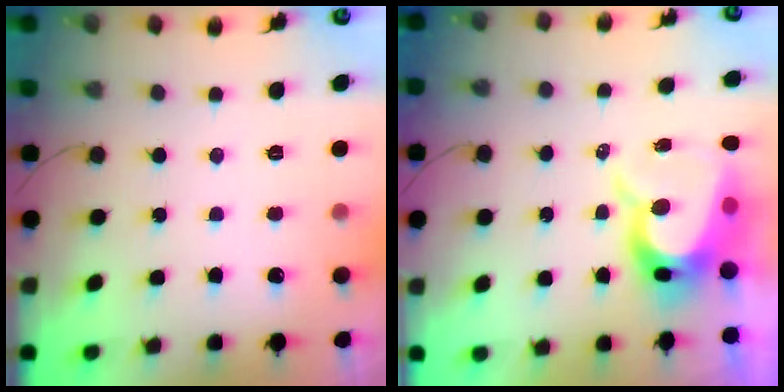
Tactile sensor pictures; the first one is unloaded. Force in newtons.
{"total": 9.6, "press": 9.6, "slide": 0.8}